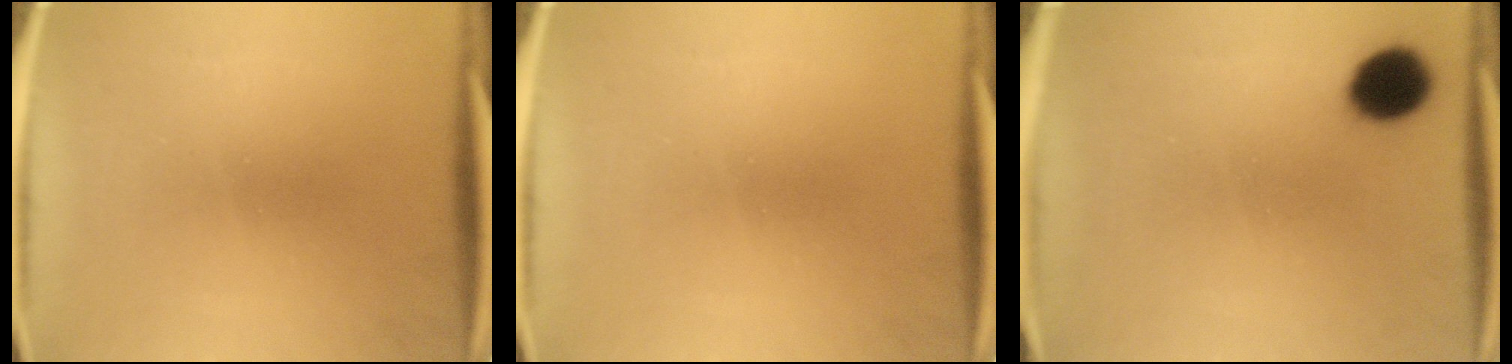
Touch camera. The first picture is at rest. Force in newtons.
{"total": 0.0}
{"total": 8.6}